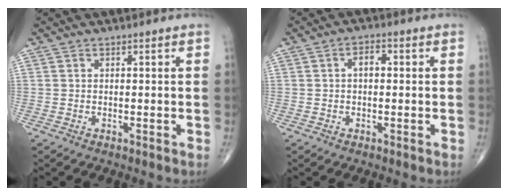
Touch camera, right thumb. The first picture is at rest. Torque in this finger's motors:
{"motor_torque": [0.09, 0.87, 0.17, -0.06, -0.01]}